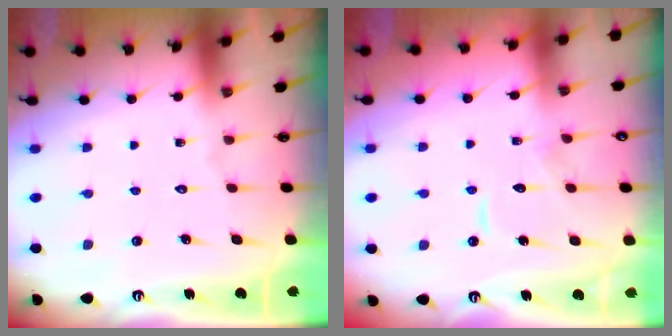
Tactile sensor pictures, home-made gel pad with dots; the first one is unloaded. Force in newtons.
{"total": 7.9, "press": 7.8, "slide": 0.8}